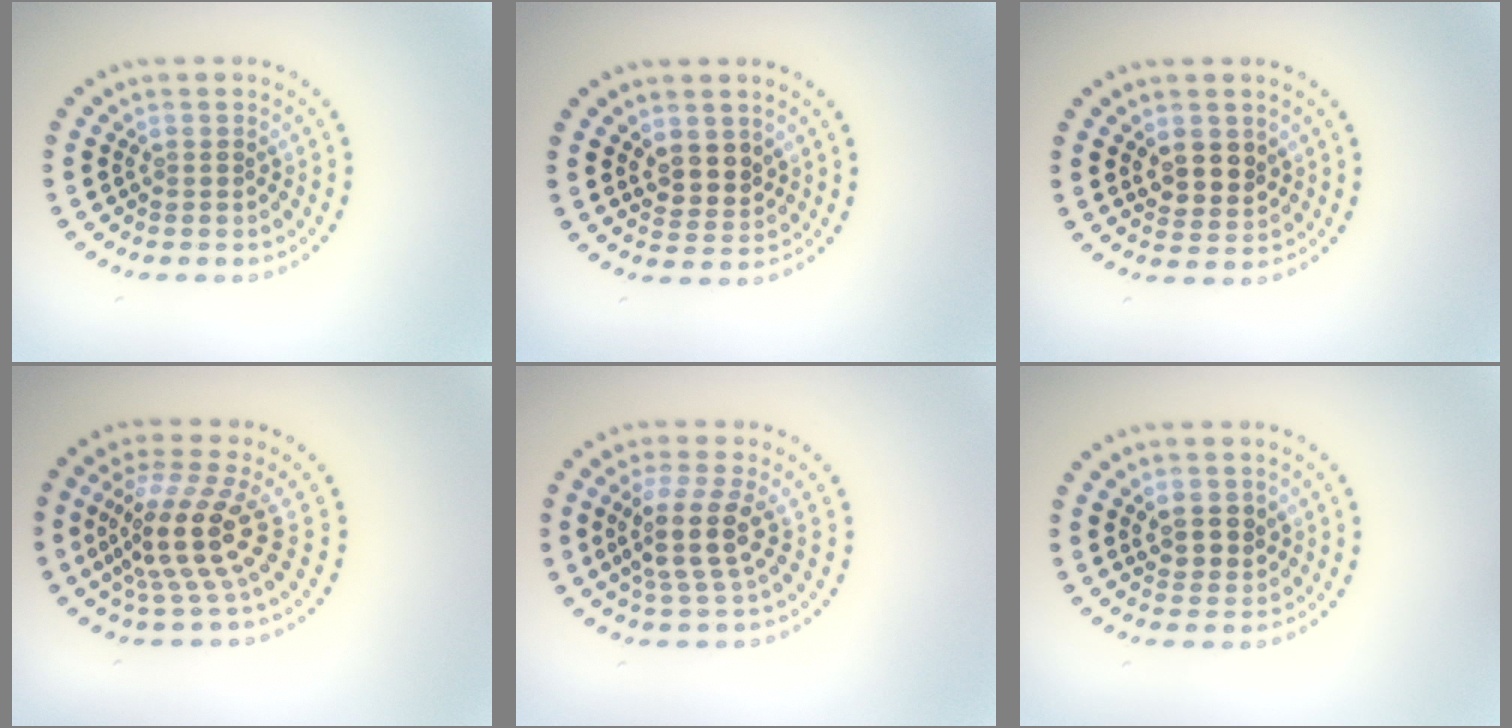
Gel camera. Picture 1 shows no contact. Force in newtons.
{"total": 2.4, "press": 2.2, "slide": 1.0}
{"total": 2.7, "press": 2.5, "slide": 1.0}
{"total": 5.1, "press": 3.7, "slide": 3.4}
{"total": 3.8, "press": 3.1, "slide": 2.3}
{"total": 2.4, "press": 2.3, "slide": 0.9}